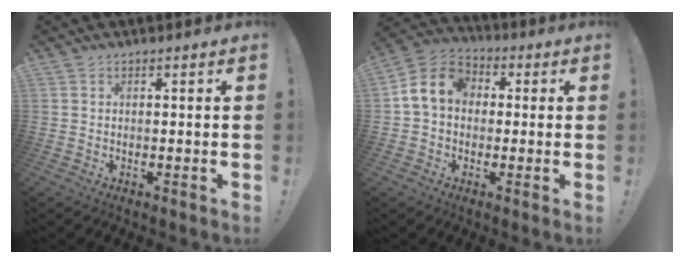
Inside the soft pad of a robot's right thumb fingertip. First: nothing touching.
{"total": 10.7, "force": [1.2, 8.6, 6.2], "torque": [-0.107, 0.016, 0.027]}